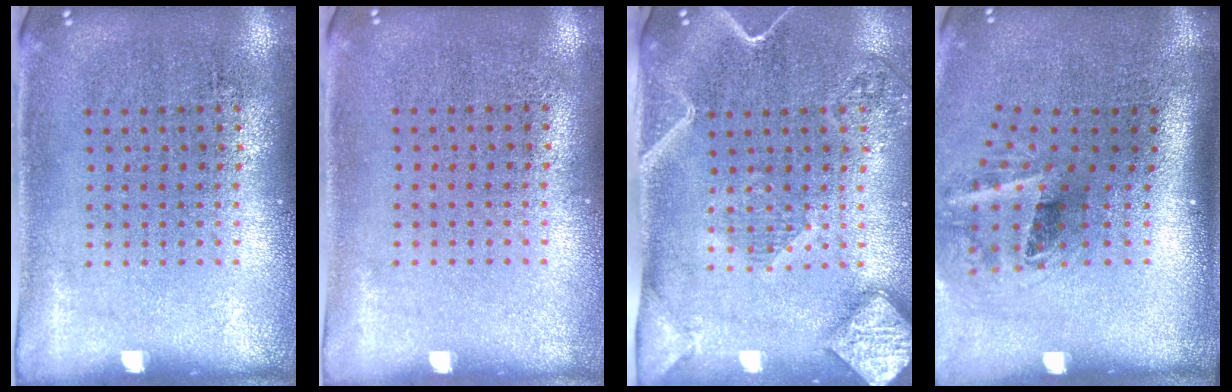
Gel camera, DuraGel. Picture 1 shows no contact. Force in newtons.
{"total": 0.0}
{"total": 2.6, "press": 2.1, "slide": 1.5}
{"total": 2.2, "press": 1.3, "slide": 1.7}